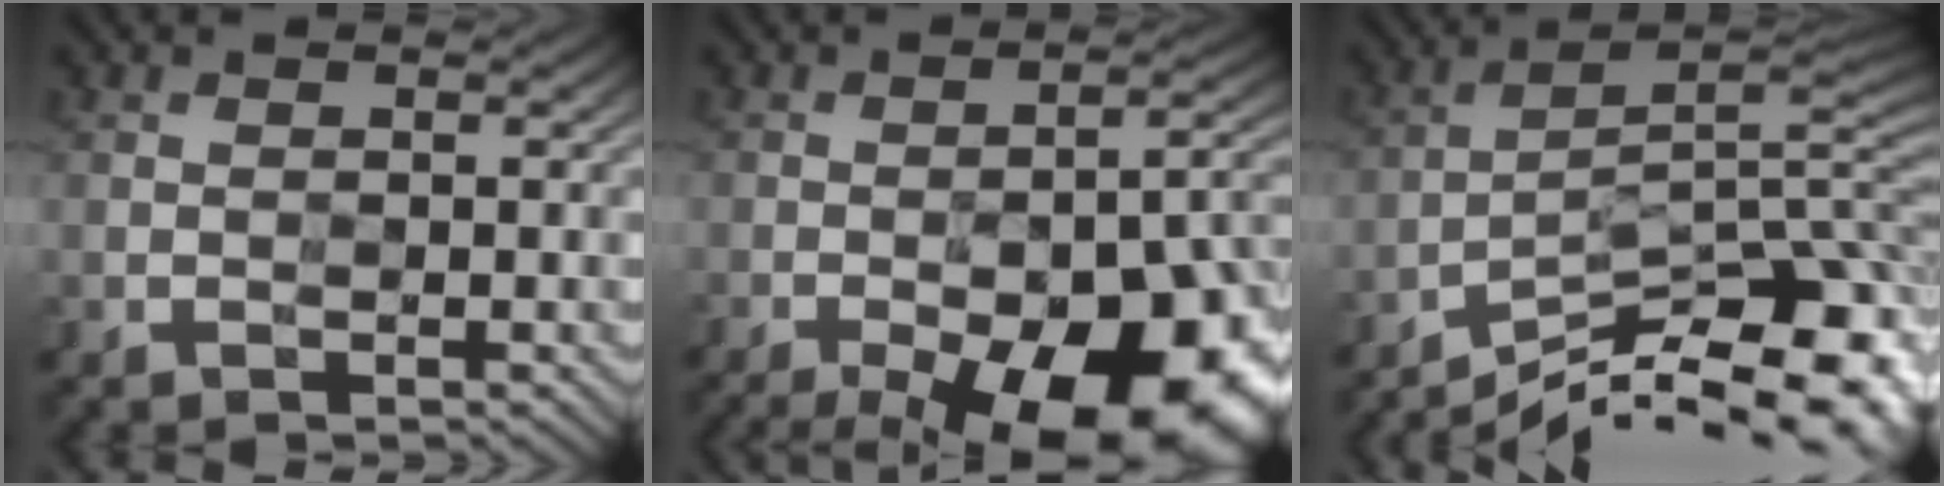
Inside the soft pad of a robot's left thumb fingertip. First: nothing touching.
{"total": 21.1, "force": [-11.7, 8.7, 15.2], "torque": [-0.184, -0.018, -0.162]}
{"total": 14.4, "force": [-10.5, 3.1, 9.4], "torque": [-0.152, -0.001, -0.160]}